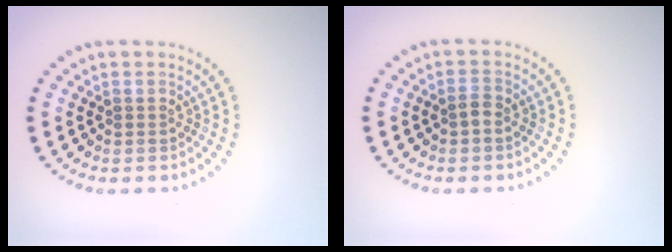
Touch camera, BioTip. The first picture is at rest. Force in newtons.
{"total": 0.8, "press": 0.8, "slide": 0.2}